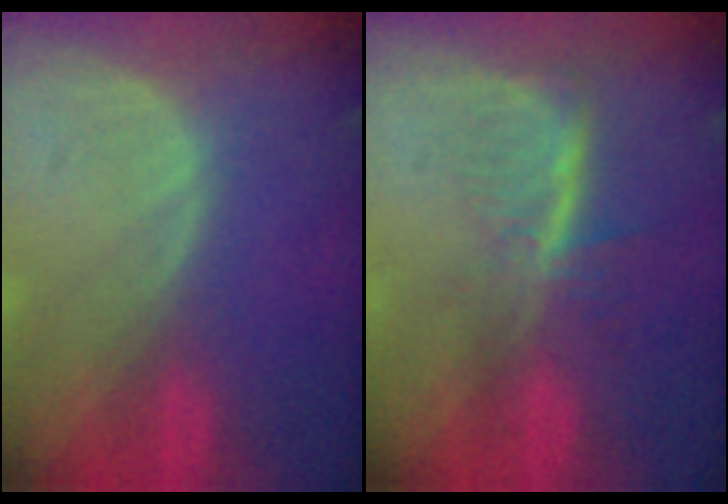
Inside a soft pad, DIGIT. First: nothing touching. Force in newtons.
{"total": 6.0, "press": 5.2, "slide": 3.0}